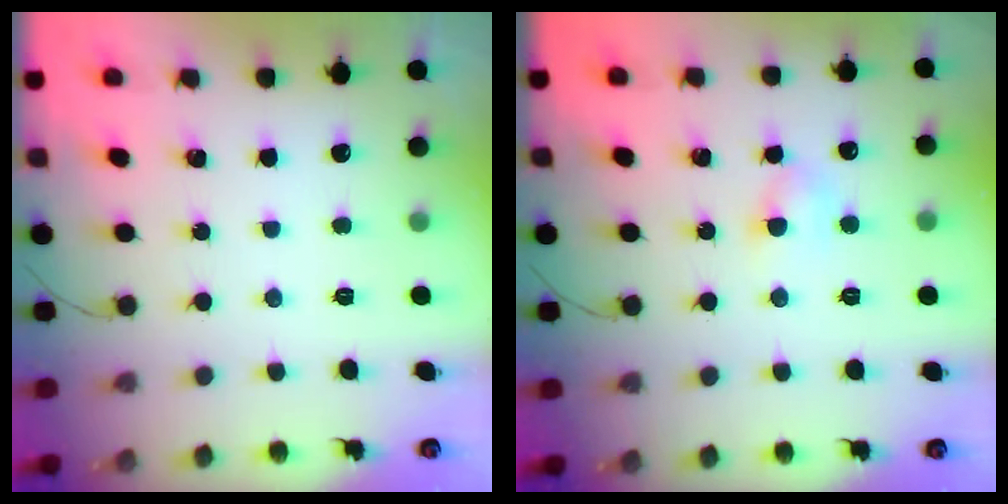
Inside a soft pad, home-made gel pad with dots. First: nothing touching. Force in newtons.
{"total": 4.2, "press": 4.0, "slide": 1.3}